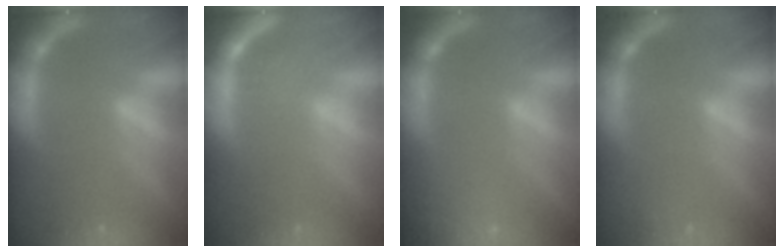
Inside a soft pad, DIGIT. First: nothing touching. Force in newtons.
{"total": 2.5}
{"total": 10.0}
{"total": 0.9}